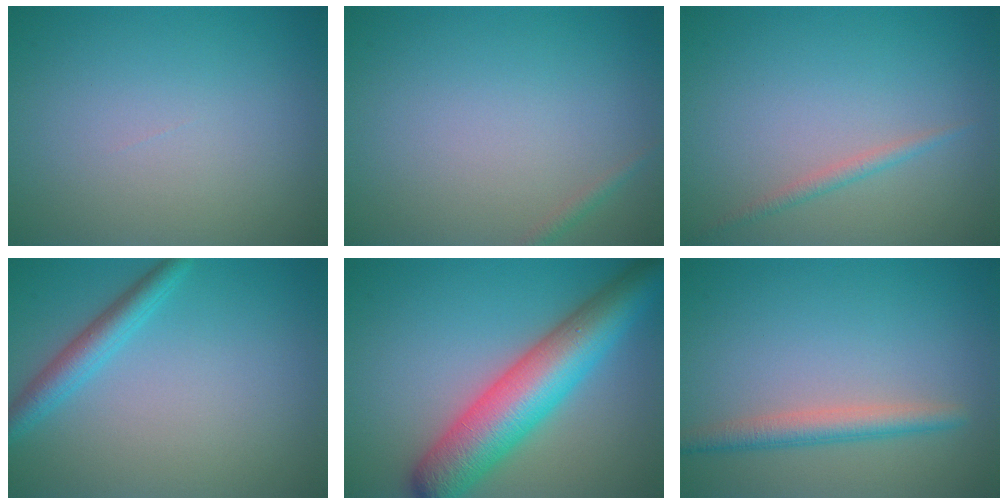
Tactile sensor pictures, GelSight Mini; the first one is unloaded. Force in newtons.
{"total": 0.7, "press": 0.7, "slide": 0.0}
{"total": 1.1, "press": 1.1, "slide": 0.0}
{"total": 2.7, "press": 2.7, "slide": 0.0}
{"total": 9.3, "press": 9.3, "slide": 0.3}
{"total": 2.7, "press": 2.7, "slide": 0.2}